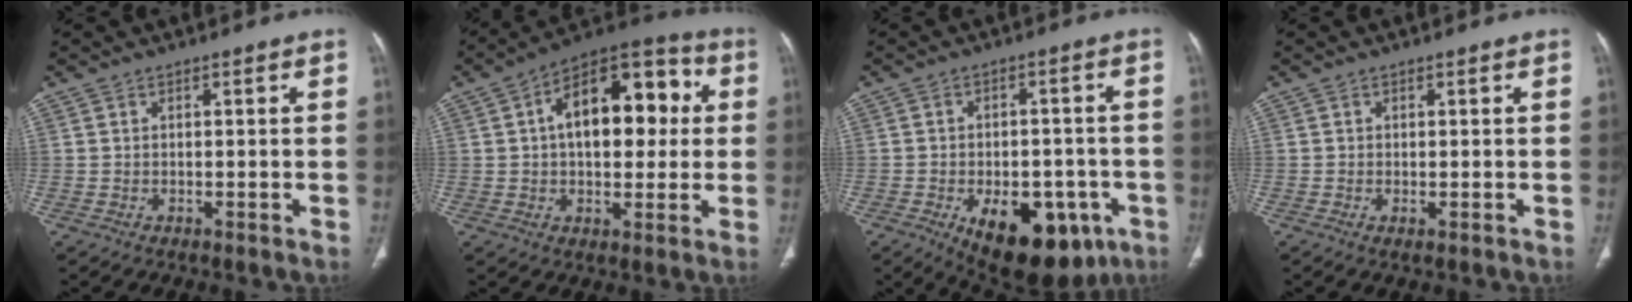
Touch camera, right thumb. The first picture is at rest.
{"total": 18.8, "force": [3.2, 10.6, 15.2], "torque": [-0.189, 0.034, 0.041]}
{"total": 17.9, "force": [-7.7, 9.9, 12.7], "torque": [-0.143, 0.018, -0.090]}
{"total": 0.8, "force": [-0.2, 0.4, 0.7], "torque": [-0.016, -0.003, -0.003]}